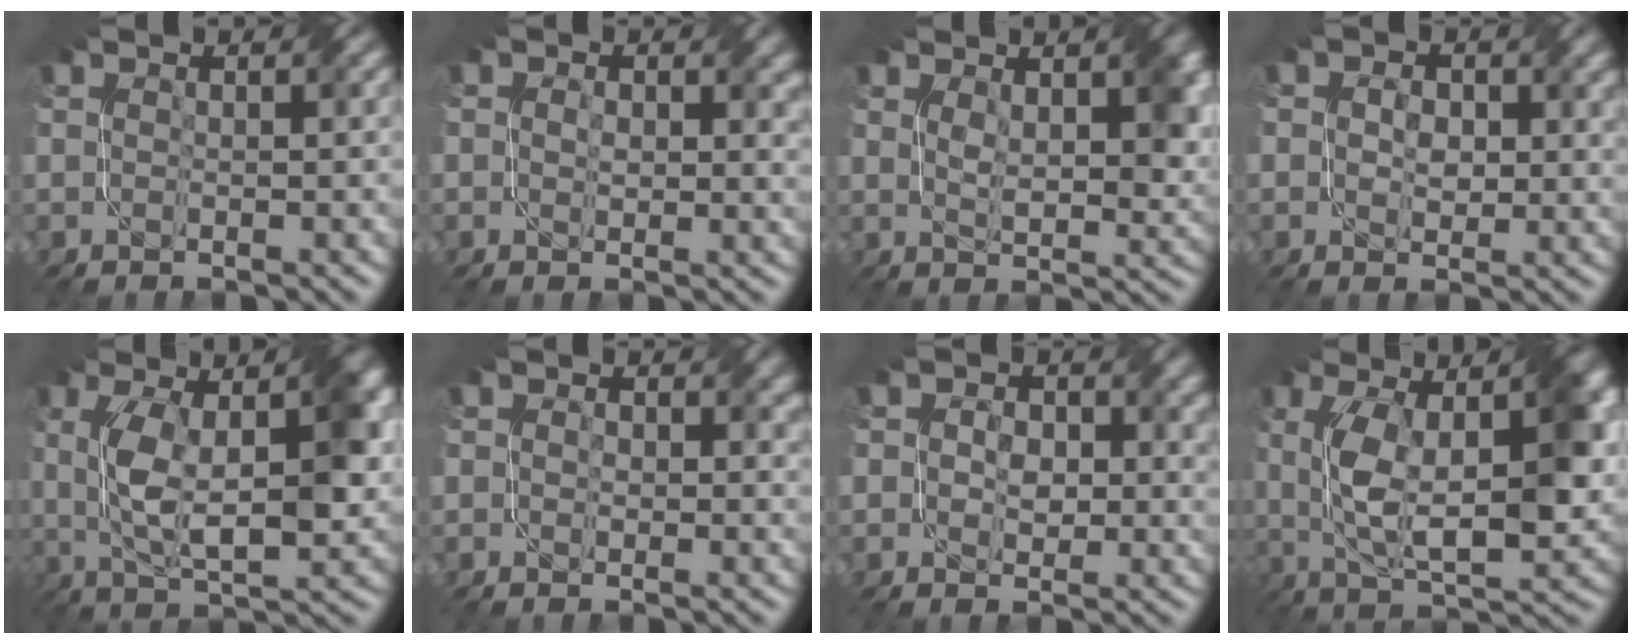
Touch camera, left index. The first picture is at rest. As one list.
[{"total": 3.0, "force": [0.7, 2.1, 2.1], "torque": [-0.029, -0.004, 0.009]}, {"total": 5.6, "force": [1.9, 2.5, 4.7], "torque": [-0.075, -0.004, 0.038]}, {"total": 3.0, "force": [0.4, 2.2, 2.0], "torque": [-0.035, -0.004, 0.006]}, {"total": 9.3, "force": [0.7, 3.7, 8.5], "torque": [-0.156, 0.002, 0.013]}, {"total": 2.5, "force": [0.6, 1.9, 1.6], "torque": [-0.020, 0.000, 0.005]}, {"total": 3.6, "force": [0.5, 2.7, 2.3], "torque": [-0.040, -0.005, 0.003]}, {"total": 10.3, "force": [0.8, 4.1, 9.4], "torque": [-0.167, 0.000, 0.016]}]